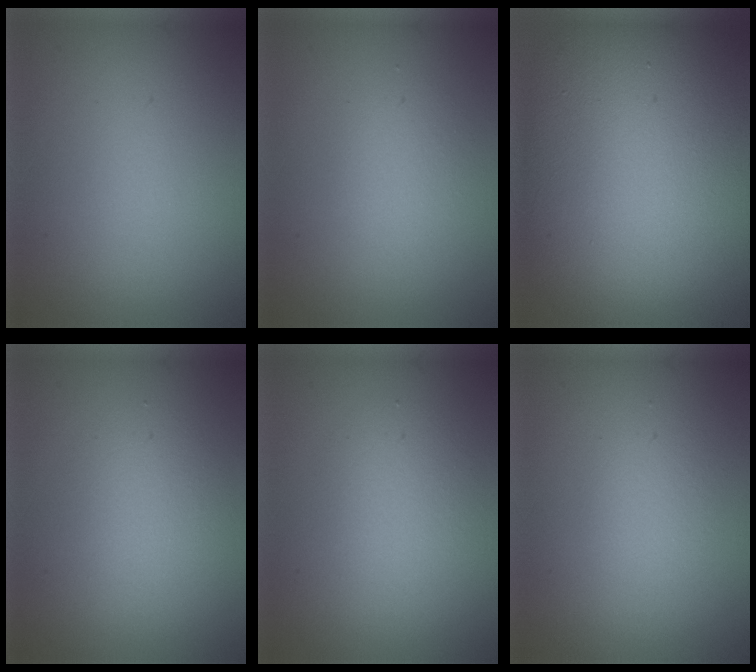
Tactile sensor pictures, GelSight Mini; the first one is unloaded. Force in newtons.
{"total": 1.6, "press": 1.6, "slide": 0.1}
{"total": 17.3, "press": 17.3, "slide": 0.9}
{"total": 2.3, "press": 2.3, "slide": 0.1}
{"total": 2.5, "press": 2.5, "slide": 0.2}
{"total": 1.4, "press": 1.4, "slide": 0.0}